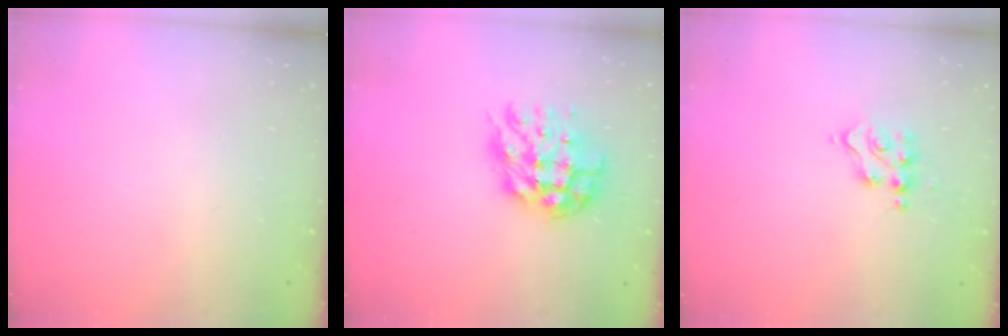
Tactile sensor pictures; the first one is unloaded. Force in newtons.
{"total": 13.4, "press": 13.3, "slide": 1.2}
{"total": 4.8, "press": 4.8, "slide": 0.5}